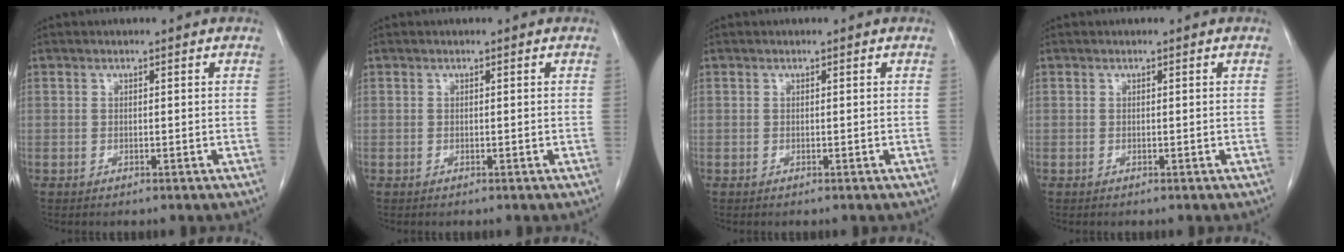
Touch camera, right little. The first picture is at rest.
{"total": 0.0}
{"total": 0.0}
{"total": 0.0}